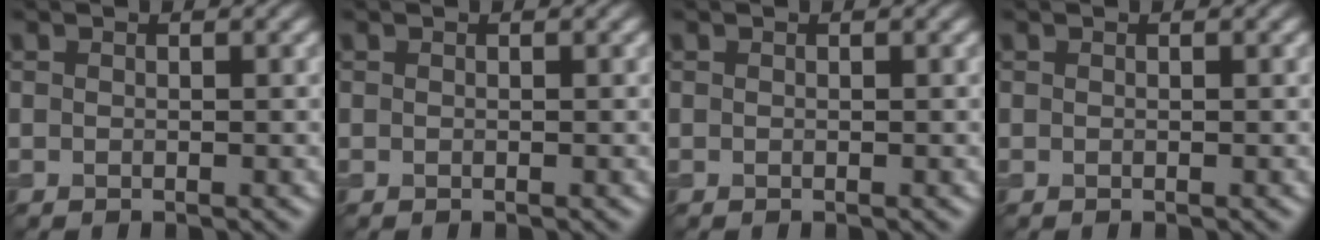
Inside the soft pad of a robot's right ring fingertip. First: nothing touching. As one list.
[{"total": 0.0}, {"total": 0.0}, {"total": 0.0}]